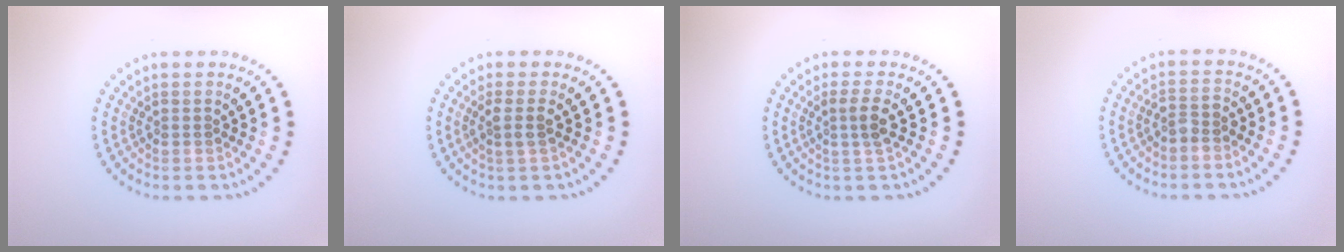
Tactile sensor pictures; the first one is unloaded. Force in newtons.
{"total": 1.5, "press": 1.3, "slide": 0.9}
{"total": 1.9, "press": 1.5, "slide": 1.1}
{"total": 1.4, "press": 1.2, "slide": 0.8}